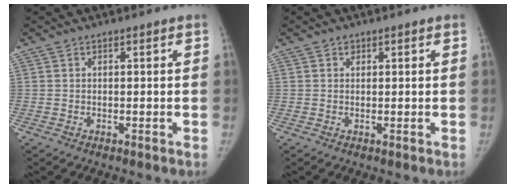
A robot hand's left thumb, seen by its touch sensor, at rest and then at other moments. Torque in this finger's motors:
{"motor_torque": [0.17, 0.10, 0.40, -0.48, 0.01]}